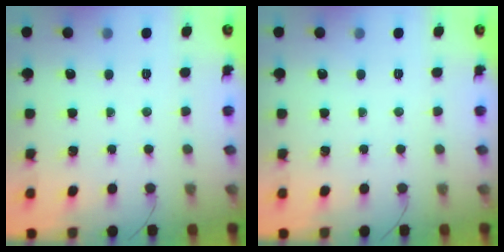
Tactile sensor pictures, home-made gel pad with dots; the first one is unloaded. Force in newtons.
{"total": 0.0}